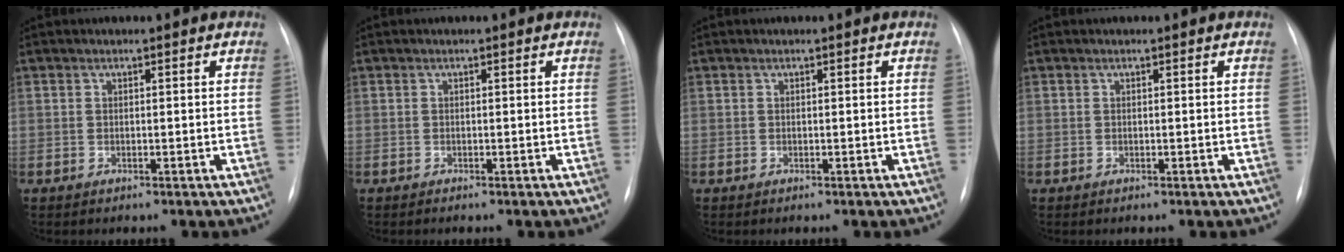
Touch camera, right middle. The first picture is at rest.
{"total": 0.0}
{"total": 0.0}
{"total": 0.0}